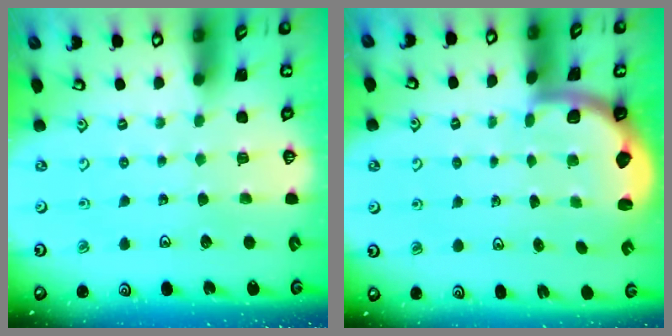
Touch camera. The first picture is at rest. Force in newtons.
{"total": 1.9, "press": 1.8, "slide": 0.5}